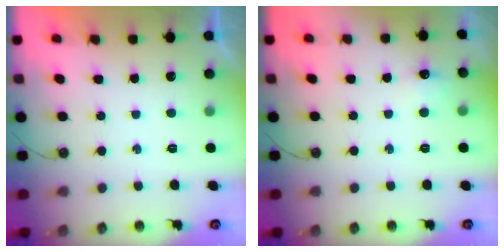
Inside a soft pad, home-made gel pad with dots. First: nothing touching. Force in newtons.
{"total": 5.3, "press": 5.3, "slide": 0.8}